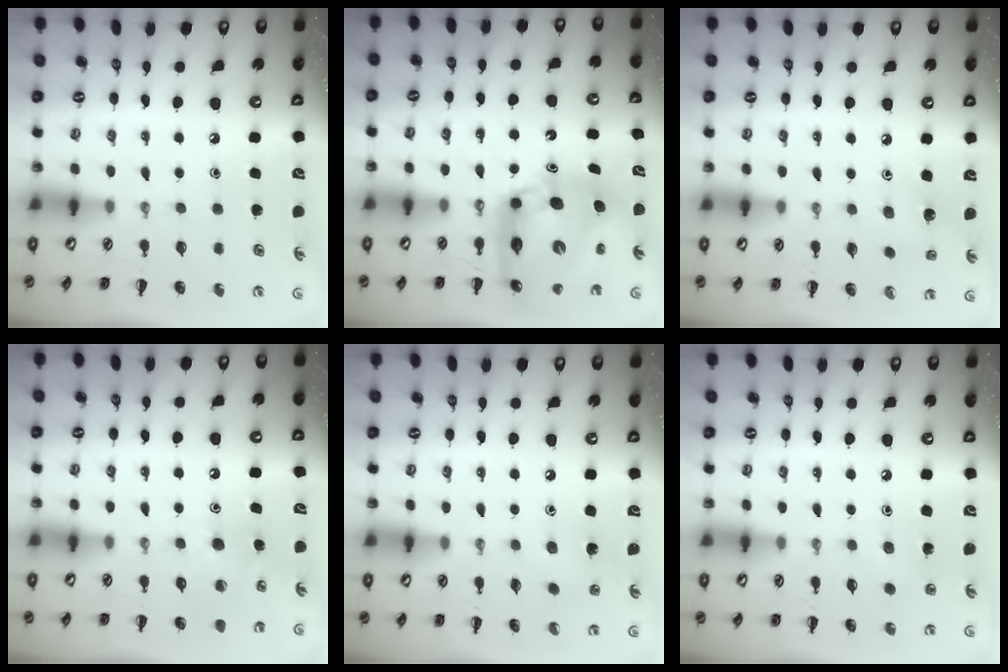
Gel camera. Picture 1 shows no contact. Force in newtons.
{"total": 12.4, "press": 11.9, "slide": 3.5}
{"total": 2.9, "press": 2.7, "slide": 0.9}
{"total": 6.0, "press": 5.9, "slide": 1.5}
{"total": 2.8, "press": 2.7, "slide": 0.6}
{"total": 2.3, "press": 2.2, "slide": 0.8}